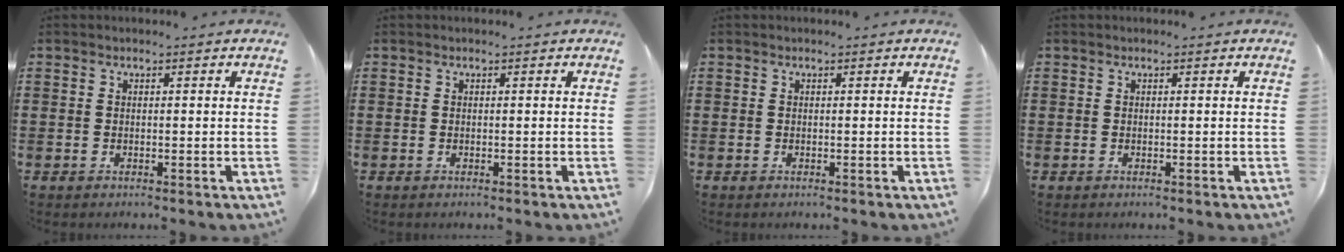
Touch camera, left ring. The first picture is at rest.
{"total": 0.0}
{"total": 0.0}
{"total": 0.0}